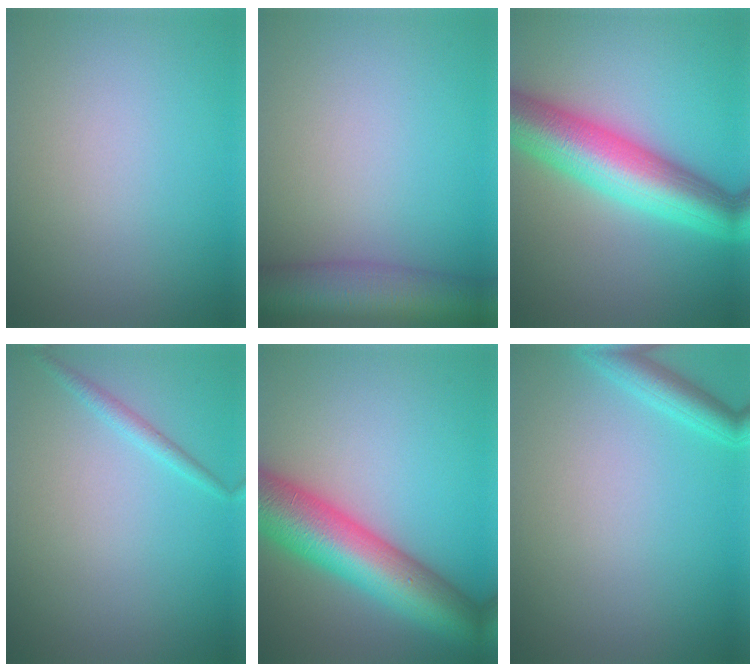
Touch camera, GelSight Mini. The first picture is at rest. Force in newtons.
{"total": 6.9, "press": 6.9, "slide": 0.4}
{"total": 9.2, "press": 9.2, "slide": 0.4}
{"total": 1.1, "press": 1.1, "slide": 0.1}
{"total": 10.8, "press": 10.8, "slide": 0.3}
{"total": 2.5, "press": 2.5, "slide": 0.1}